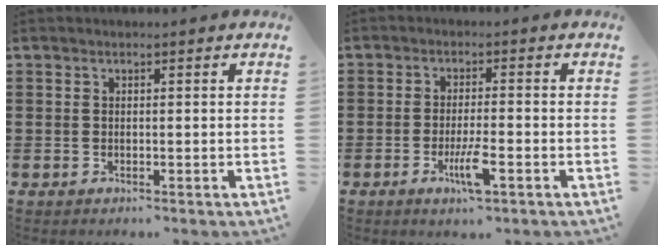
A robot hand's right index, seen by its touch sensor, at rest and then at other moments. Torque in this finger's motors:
{"motor_torque": [0.22, -0.13, 0.10, 0.06]}